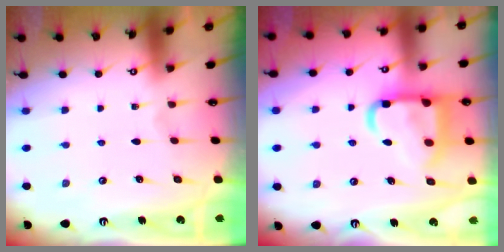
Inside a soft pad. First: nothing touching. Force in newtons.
{"total": 15.7, "press": 15.6, "slide": 1.6}